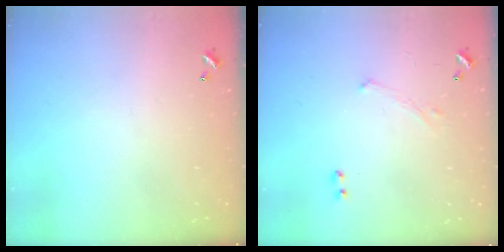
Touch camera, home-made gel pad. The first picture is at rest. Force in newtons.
{"total": 1.6, "press": 1.5, "slide": 0.6}